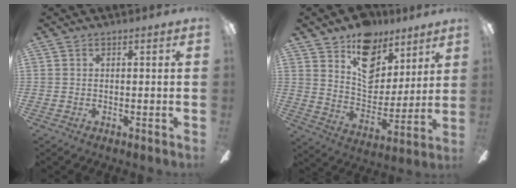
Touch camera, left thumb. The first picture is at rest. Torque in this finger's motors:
{"motor_torque": [1.77, 1.64, 0.91, -1.18, 0.33]}